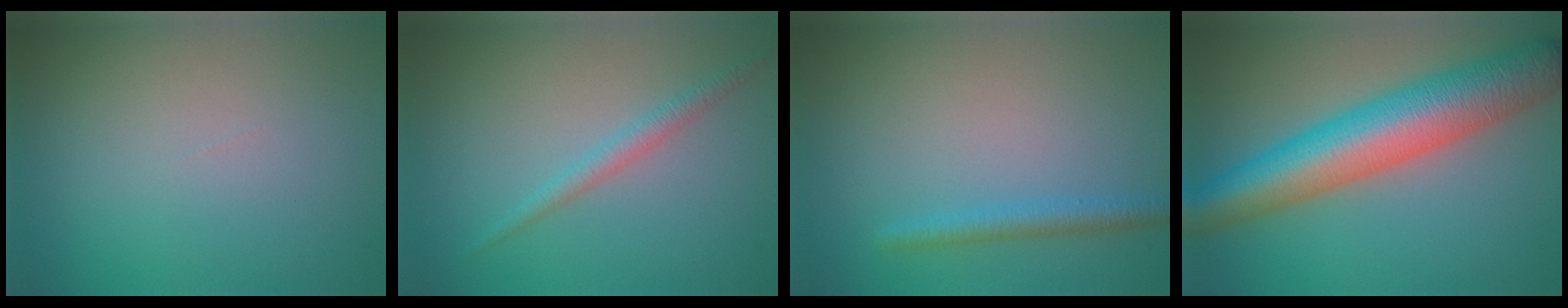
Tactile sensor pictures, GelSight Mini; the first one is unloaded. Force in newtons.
{"total": 1.7, "press": 1.7, "slide": 0.1}
{"total": 2.0, "press": 2.0, "slide": 0.1}
{"total": 10.5, "press": 10.5, "slide": 0.3}